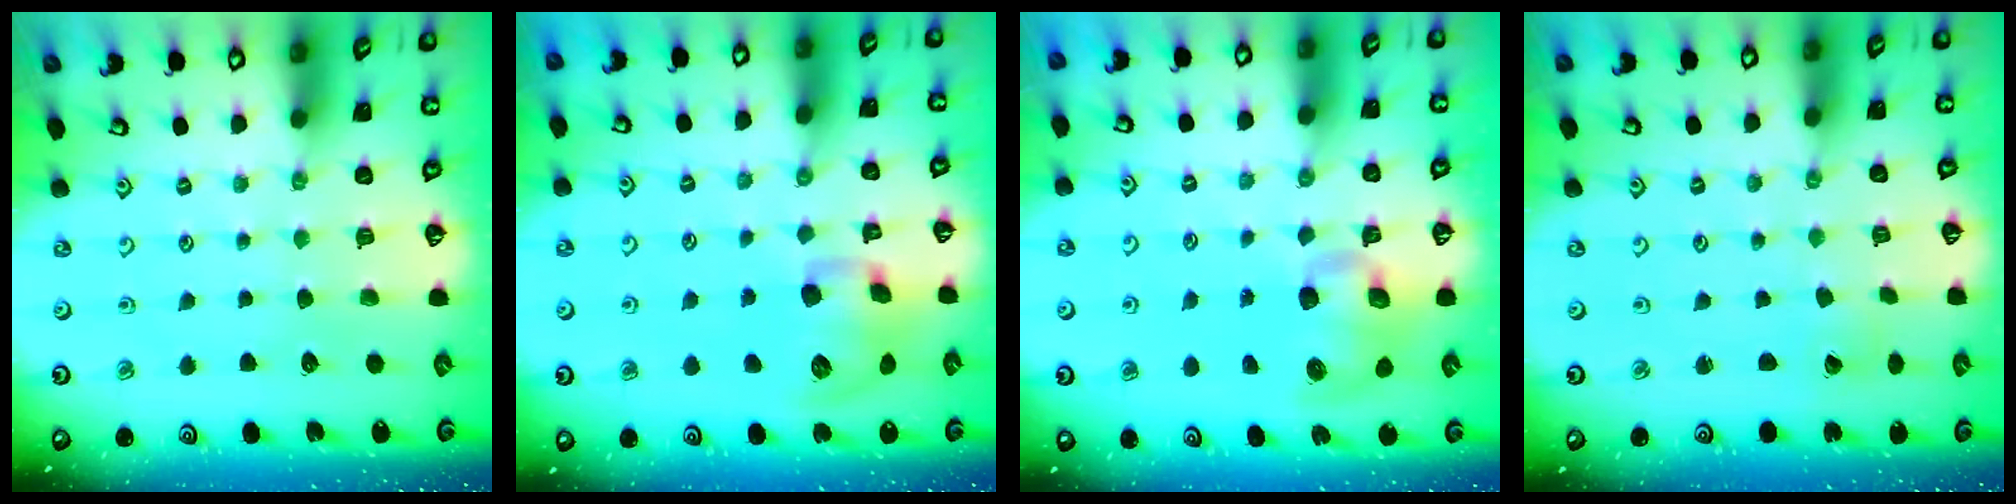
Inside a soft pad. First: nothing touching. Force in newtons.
{"total": 12.2, "press": 12.1, "slide": 1.4}
{"total": 9.7, "press": 9.5, "slide": 1.6}
{"total": 0.8, "press": 0.8, "slide": 0.1}